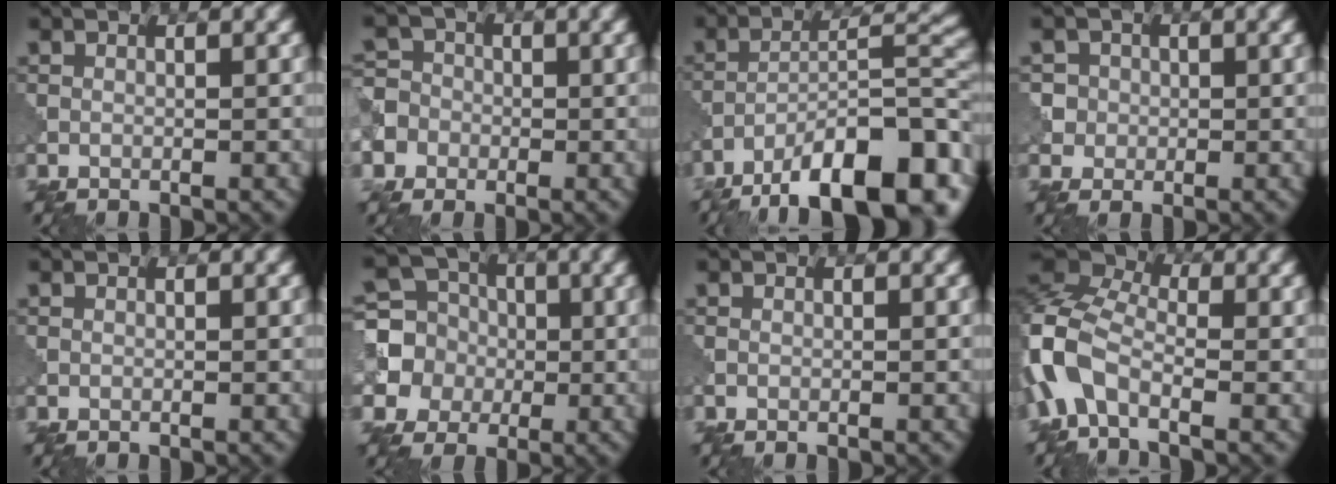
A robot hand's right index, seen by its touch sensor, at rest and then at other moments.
{"total": 6.7, "force": [-3.5, 5.7, 0.6], "torque": [-0.042, -0.012, -0.076]}
{"total": 14.0, "force": [-10.0, 4.0, 8.9], "torque": [-0.150, 0.002, -0.154]}
{"total": 2.0, "force": [0.0, 1.9, -0.5], "torque": [0.001, 0.002, 0.000]}
{"total": 0.0}
{"total": 4.1, "force": [-0.6, 4.1, -0.1], "torque": [0.003, 0.002, -0.021]}
{"total": 0.0}
{"total": 6.9, "force": [-2.7, 3.9, 5.0], "torque": [-0.126, 0.003, -0.071]}